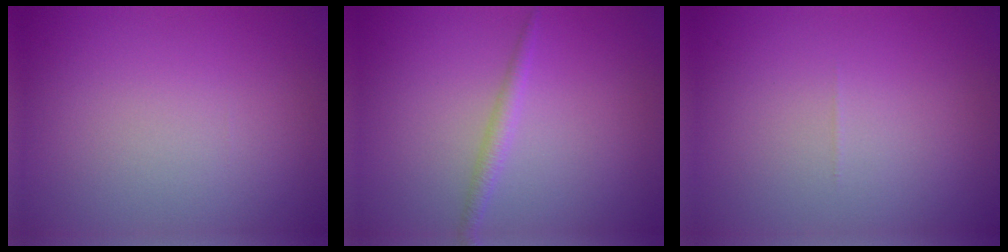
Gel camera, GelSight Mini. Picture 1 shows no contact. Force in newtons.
{"total": 1.4, "press": 1.4, "slide": 0.1}
{"total": 0.0}